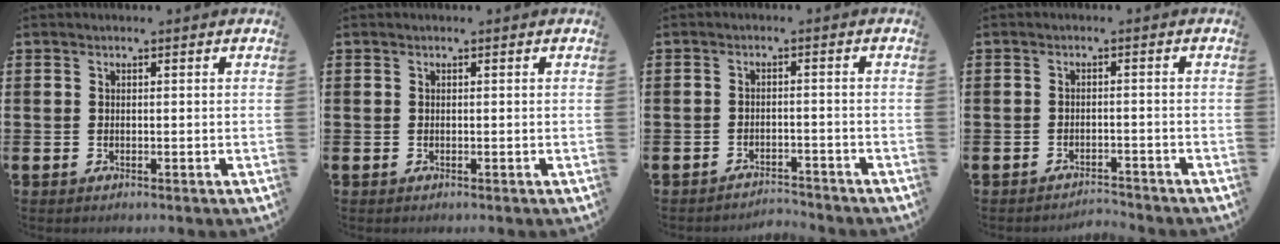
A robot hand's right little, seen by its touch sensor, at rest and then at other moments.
{"total": 0.0}
{"total": 2.3, "force": [-2.3, 0.0, -0.2], "torque": [-0.003, 0.003, -0.052]}
{"total": 1.9, "force": [-1.9, 0.0, -0.1], "torque": [-0.005, 0.004, -0.042]}